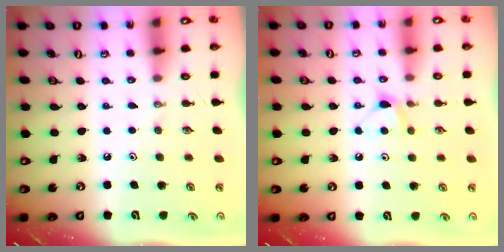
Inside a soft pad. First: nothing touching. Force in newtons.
{"total": 5.7, "press": 5.6, "slide": 0.8}